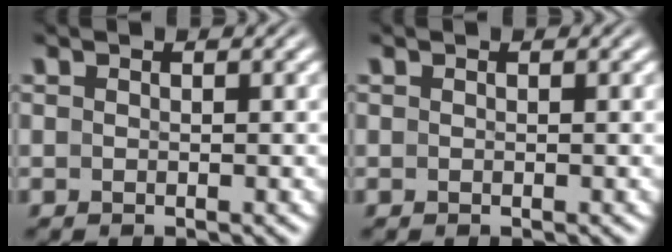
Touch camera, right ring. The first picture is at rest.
{"total": 0.0}